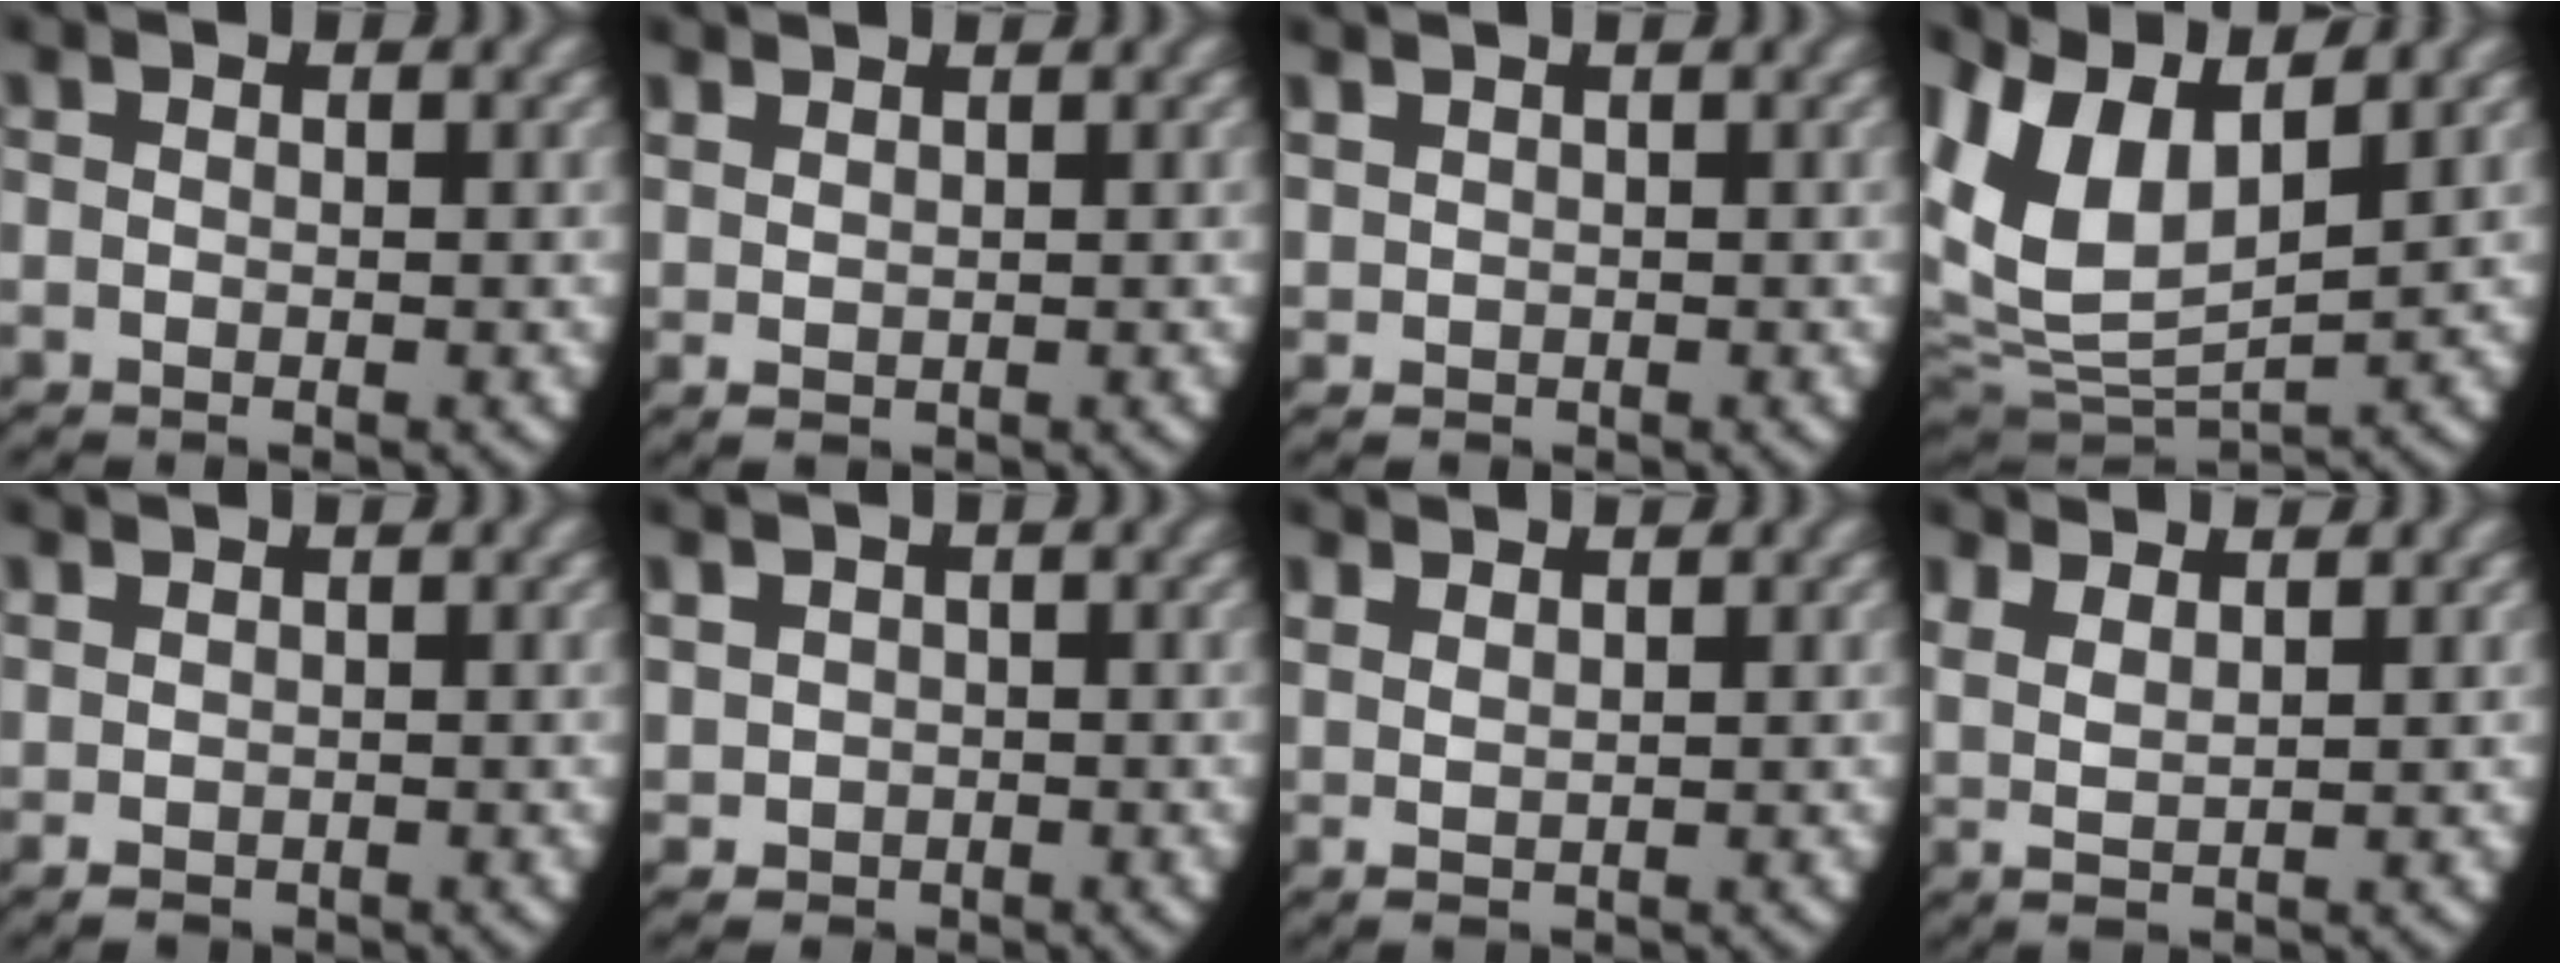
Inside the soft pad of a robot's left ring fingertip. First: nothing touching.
{"total": 1.3, "force": [1.0, 0.6, 0.5], "torque": [-0.016, -0.010, 0.033]}
{"total": 1.3, "force": [0.8, 1.0, 0.3], "torque": [-0.021, -0.010, 0.027]}
{"total": 11.7, "force": [2.4, 8.3, 7.9], "torque": [-0.204, -0.036, 0.055]}
{"total": 0.6, "force": [0.0, 0.6, 0.3], "torque": [-0.014, -0.014, 0.014]}
{"total": 3.6, "force": [0.1, 3.4, 1.2], "torque": [-0.042, -0.022, 0.014]}
{"total": 2.0, "force": [1.6, 0.8, 0.9], "torque": [-0.021, -0.005, 0.040]}
{"total": 4.7, "force": [2.1, 3.1, 2.9], "torque": [-0.080, -0.004, 0.038]}